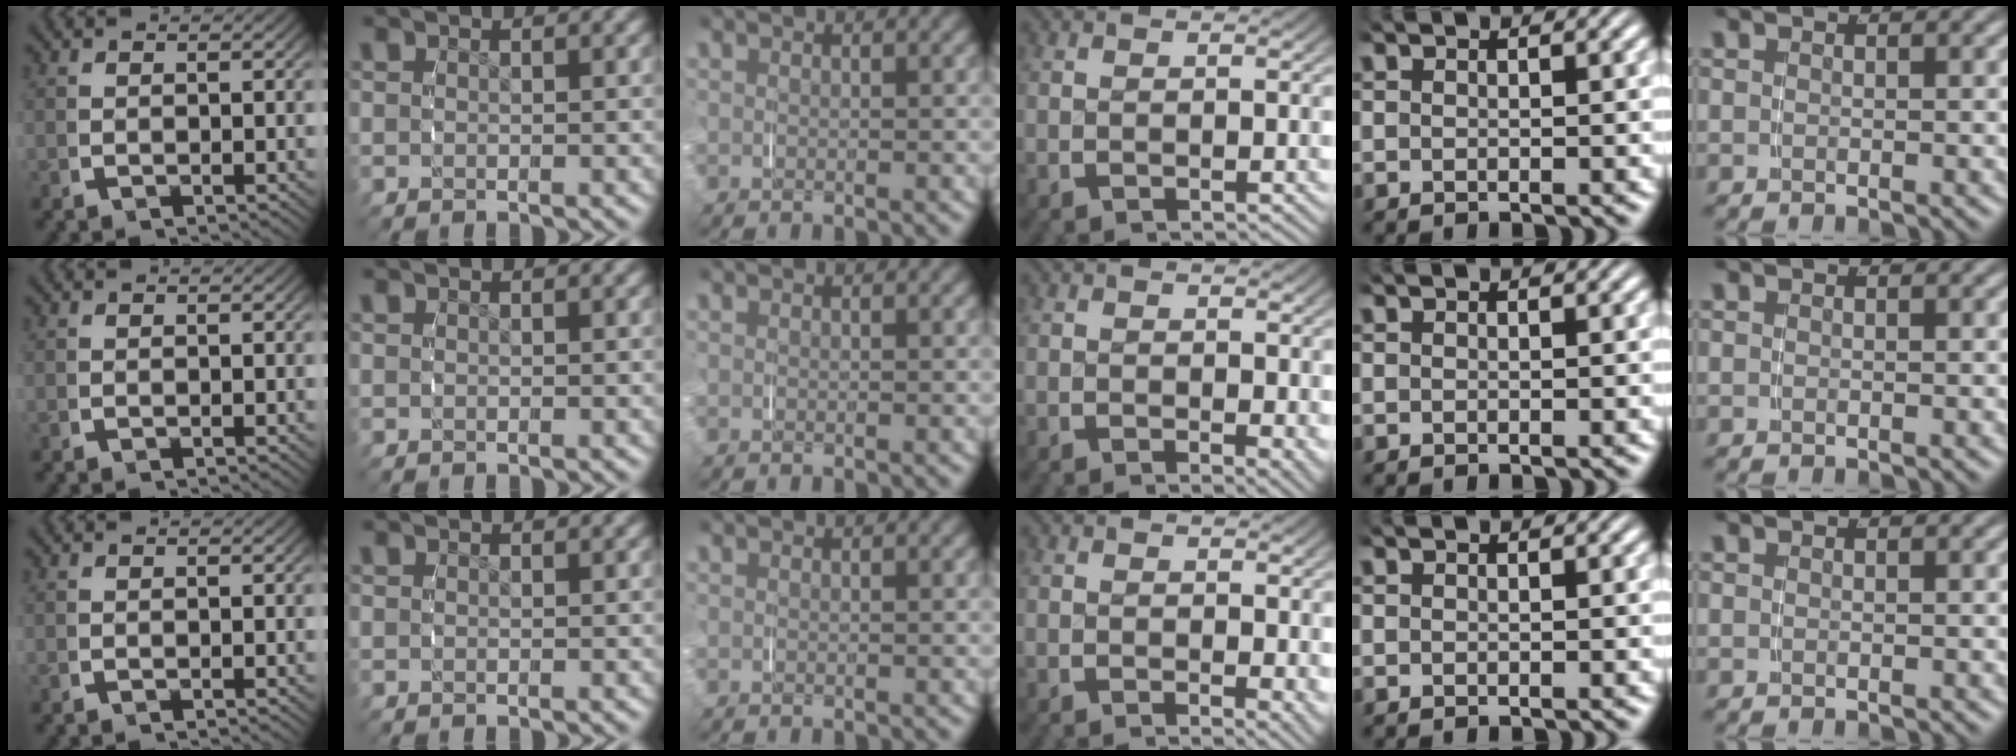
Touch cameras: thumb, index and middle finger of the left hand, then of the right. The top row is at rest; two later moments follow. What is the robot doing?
{"motion": "grasp_and_lifting", "object": "jewelry box"}